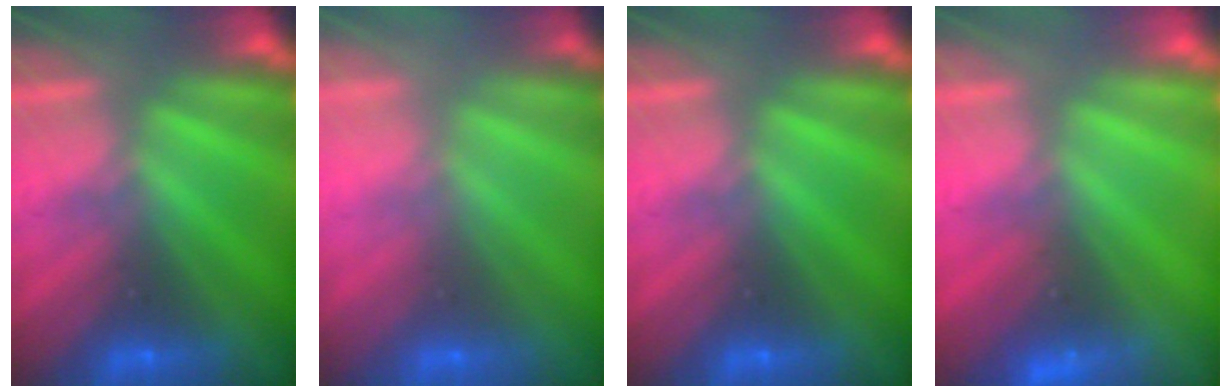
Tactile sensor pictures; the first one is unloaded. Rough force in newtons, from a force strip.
{"total": 2.7}
{"total": 0.0}
{"total": 2.3}